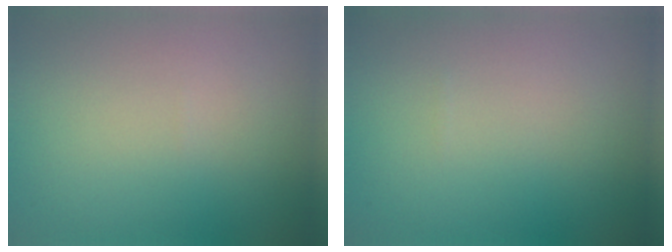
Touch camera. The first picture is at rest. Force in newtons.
{"total": 0.0}